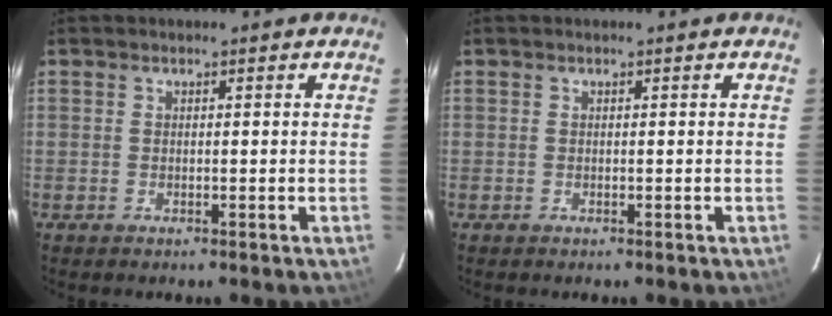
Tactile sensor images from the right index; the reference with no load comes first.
{"total": 0.0}